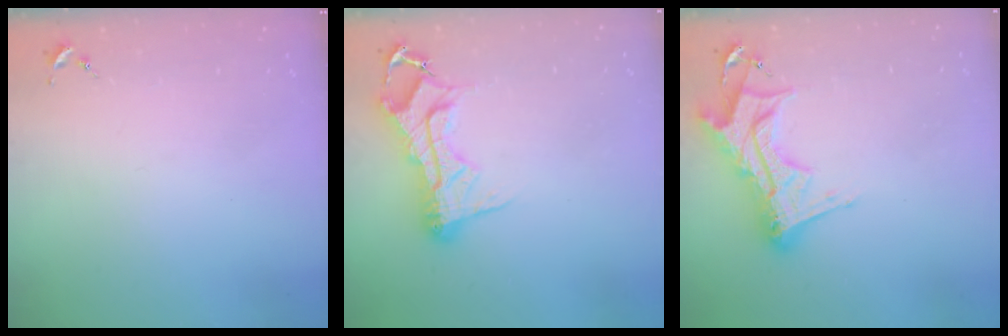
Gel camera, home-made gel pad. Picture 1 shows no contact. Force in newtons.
{"total": 14.0, "press": 14.0, "slide": 1.4}
{"total": 15.9, "press": 15.9, "slide": 1.3}